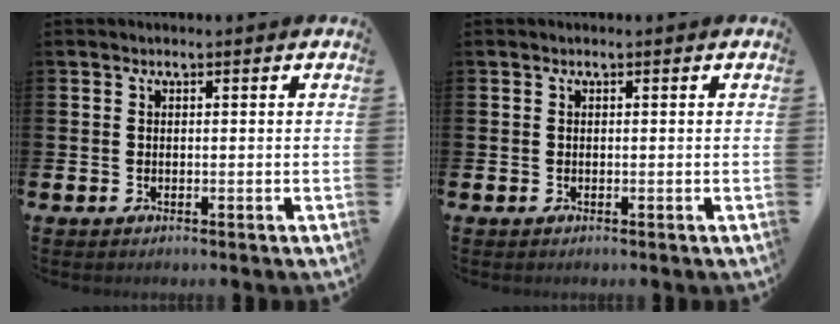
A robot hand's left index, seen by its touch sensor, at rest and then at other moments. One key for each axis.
{"total": 0.0}